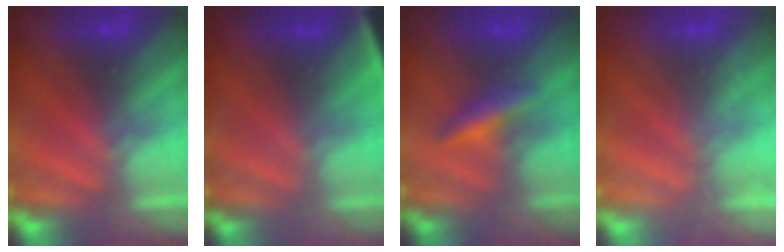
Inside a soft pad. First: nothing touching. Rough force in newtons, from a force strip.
{"total": 2.8}
{"total": 2.5}
{"total": 1.6}